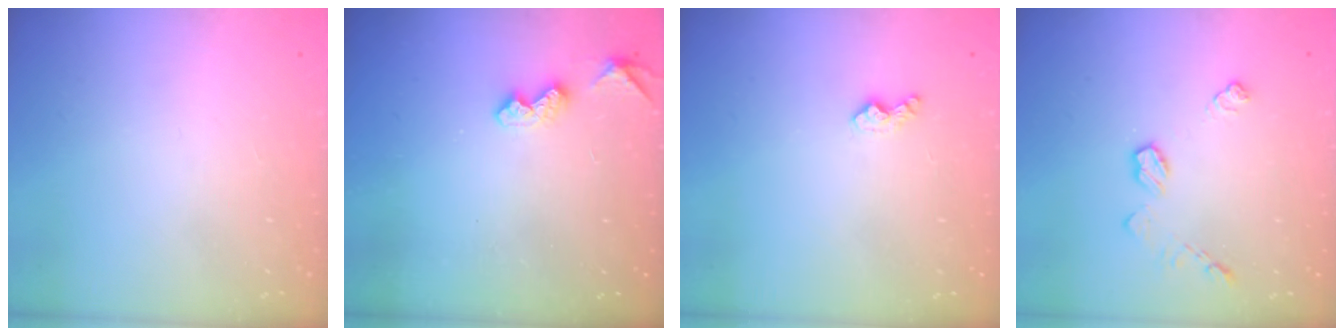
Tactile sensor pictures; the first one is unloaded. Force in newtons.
{"total": 4.9, "press": 4.8, "slide": 0.7}
{"total": 3.9, "press": 3.9, "slide": 0.5}
{"total": 7.9, "press": 7.9, "slide": 0.3}